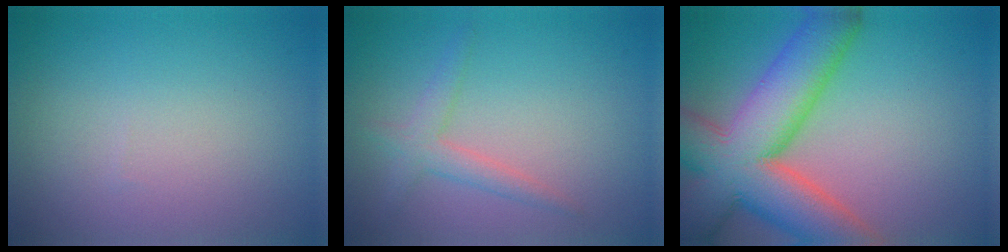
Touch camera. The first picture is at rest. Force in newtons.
{"total": 2.1, "press": 2.1, "slide": 0.1}
{"total": 12.9, "press": 12.9, "slide": 0.7}